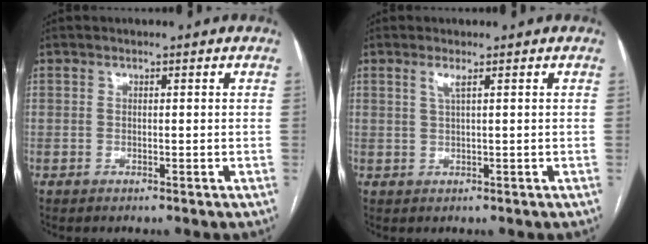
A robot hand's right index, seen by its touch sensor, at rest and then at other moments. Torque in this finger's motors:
{"motor_torque": [0.22, 0.28, 0.14, 0.04]}